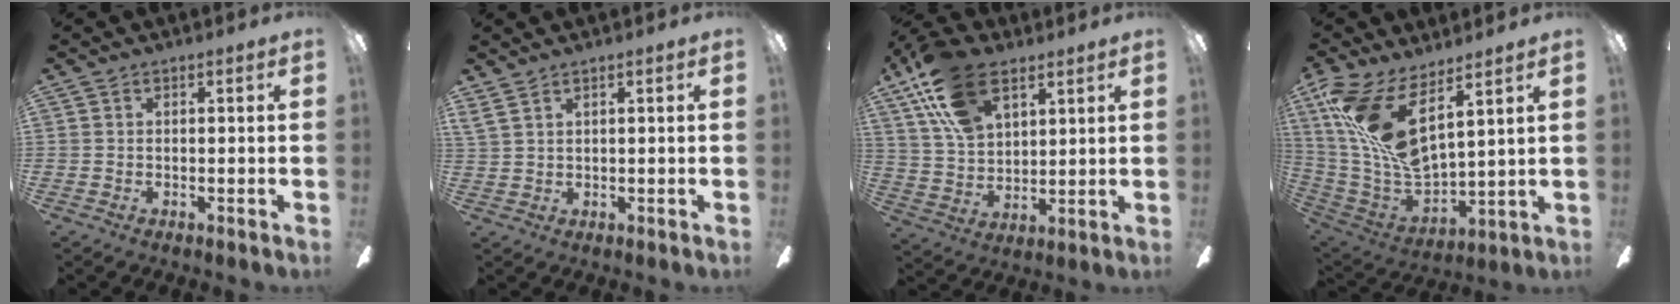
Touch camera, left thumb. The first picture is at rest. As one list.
[{"total": 2.1, "force": [1.7, 0.8, 1.0], "torque": [-0.022, -0.001, 0.032]}, {"total": 17.8, "force": [10.3, 10.1, 10.5], "torque": [-0.219, -0.026, 0.191]}, {"total": 17.0, "force": [8.6, 5.7, 13.5], "torque": [-0.302, -0.045, 0.150]}]